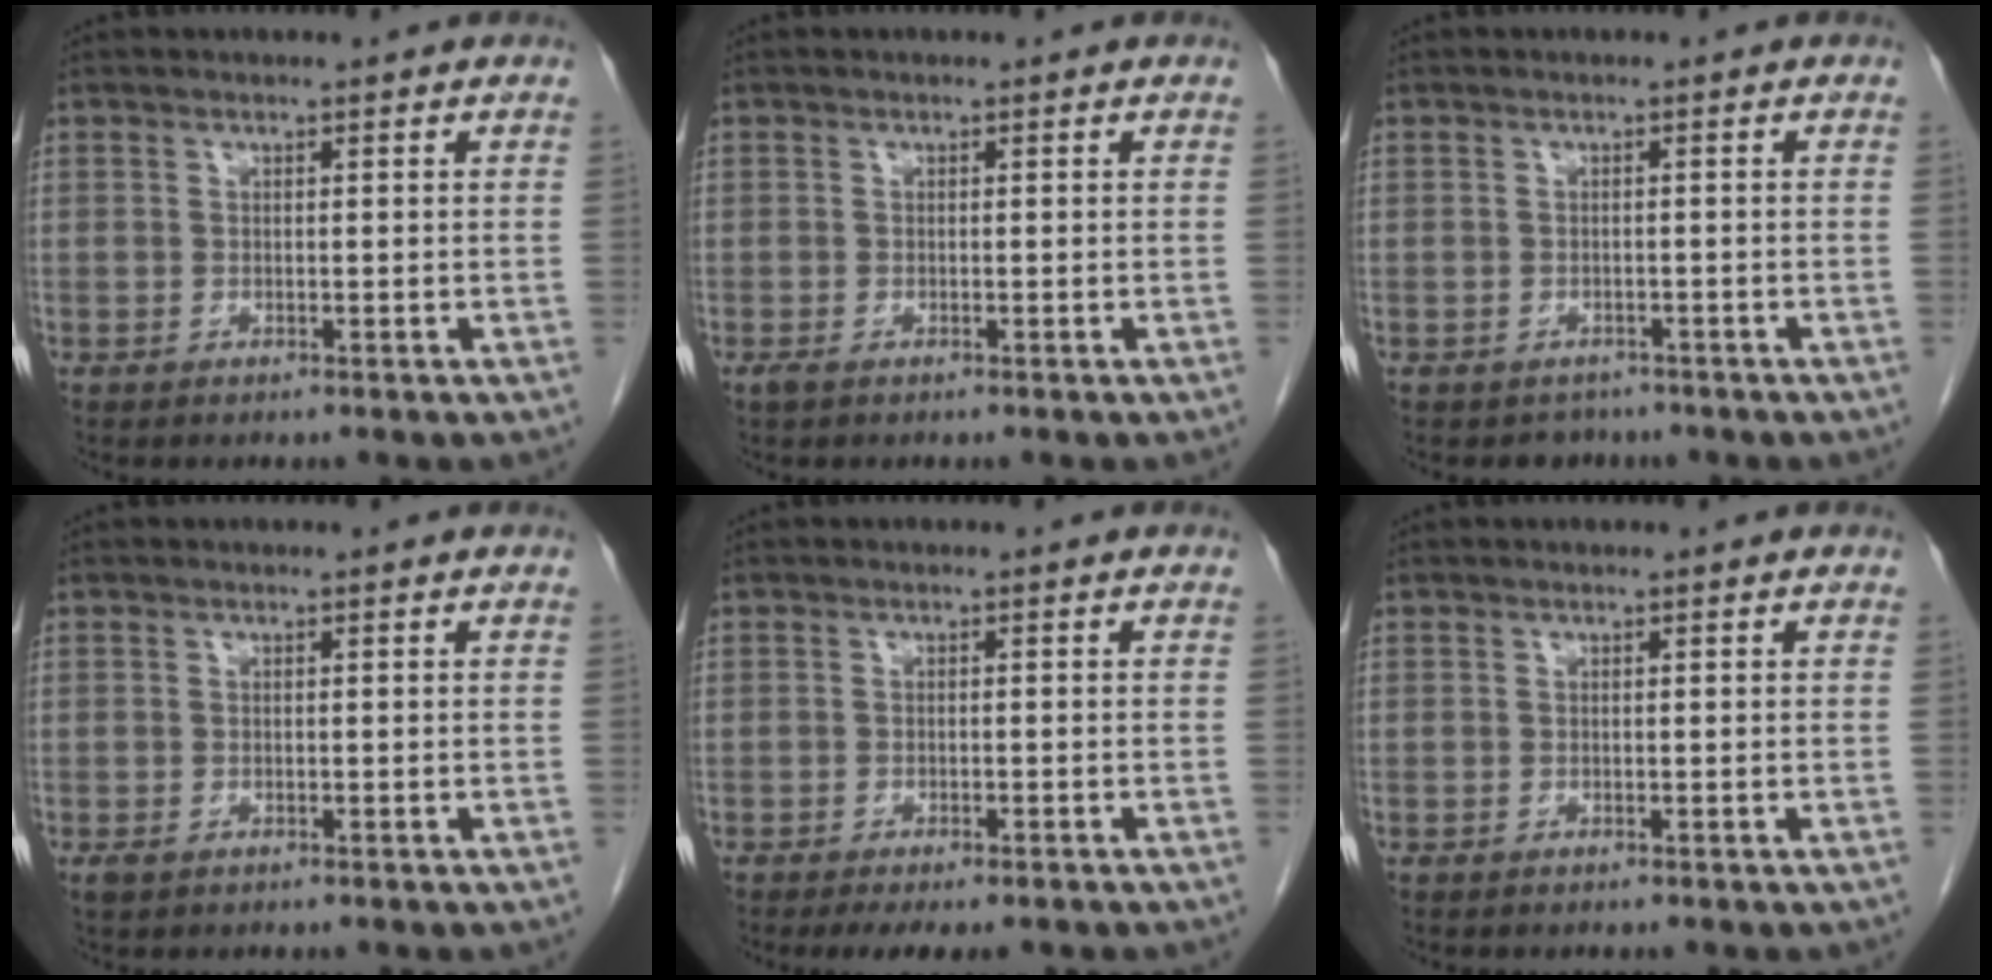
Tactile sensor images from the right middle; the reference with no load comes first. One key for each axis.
{"total": 0.8, "fx": -0.5, "fy": 0.3, "fz": 0.5, "tx": -0.013, "ty": -0.002, "tz": -0.006}
{"total": 2.1, "fx": -1.7, "fy": 1.3, "fz": -0.1, "tx": -0.009, "ty": 0.001, "tz": -0.025}
{"total": 0.9, "fx": -0.4, "fy": 0.6, "fz": 0.5, "tx": -0.012, "ty": 0.000, "tz": -0.004}
{"total": 5.9, "fx": -4.6, "fy": 1.7, "fz": 3.3, "tx": -0.043, "ty": -0.010, "tz": -0.064}
{"total": 0.0}